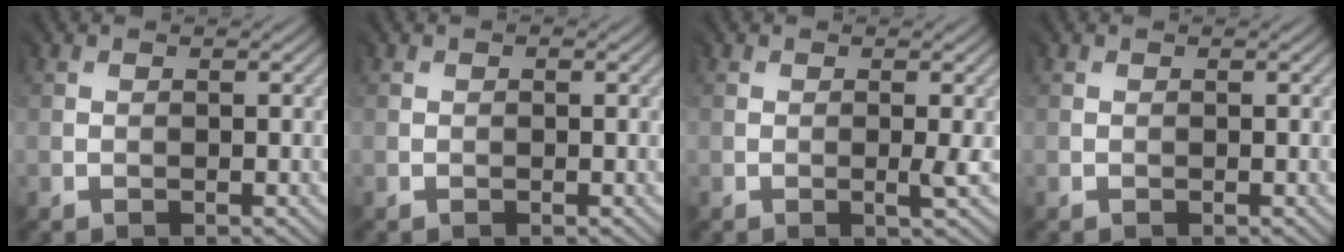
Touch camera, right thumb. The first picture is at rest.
{"total": 0.0}
{"total": 1.1, "force": [-0.2, -0.4, 1.0], "torque": [-0.022, -0.001, -0.002]}
{"total": 0.0}